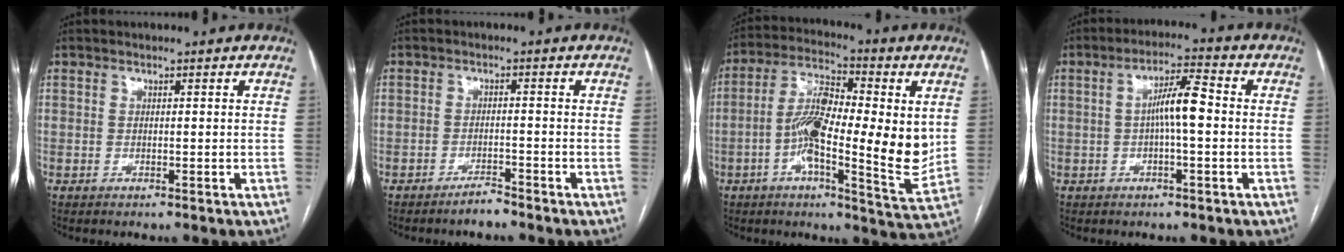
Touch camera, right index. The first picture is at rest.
{"total": 2.2, "force": [-2.1, 0.3, 0.8], "torque": [-0.011, 0.000, -0.035]}
{"total": 16.5, "force": [-0.1, 4.1, 15.9], "torque": [-0.268, 0.005, -0.012]}
{"total": 6.3, "force": [-0.1, 0.9, 6.2], "torque": [-0.113, 0.017, -0.004]}